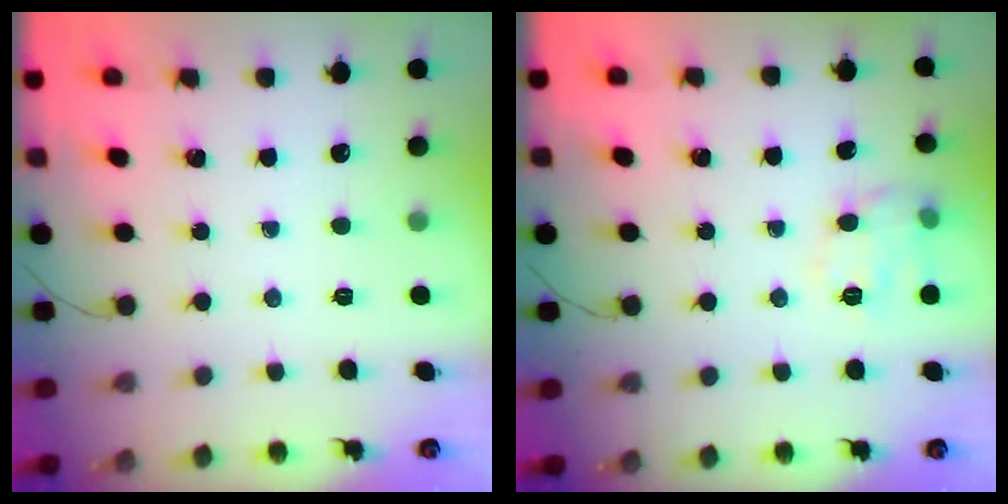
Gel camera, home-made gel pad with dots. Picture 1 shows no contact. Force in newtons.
{"total": 10.0, "press": 9.9, "slide": 1.2}